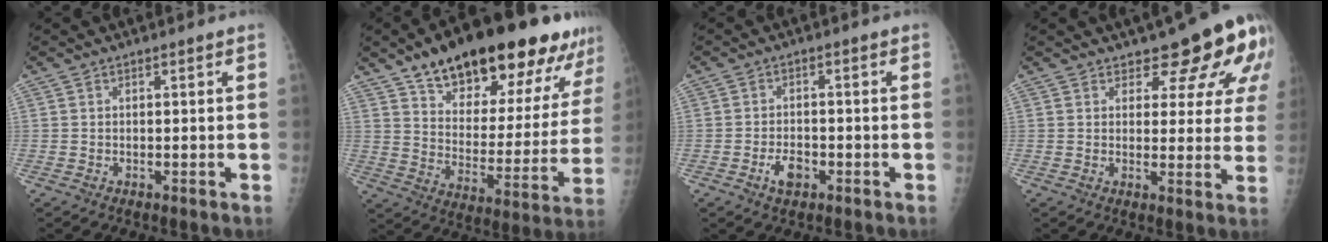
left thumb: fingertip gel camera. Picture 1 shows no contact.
{"total": 27.0, "force": [17.8, 10.6, 17.4], "torque": [-0.214, -0.047, 0.270]}
{"total": 3.8, "force": [-1.8, 2.3, 2.5], "torque": [-0.038, 0.010, -0.032]}
{"total": 10.8, "force": [7.6, 4.5, 6.2], "torque": [-0.035, -0.041, 0.082]}